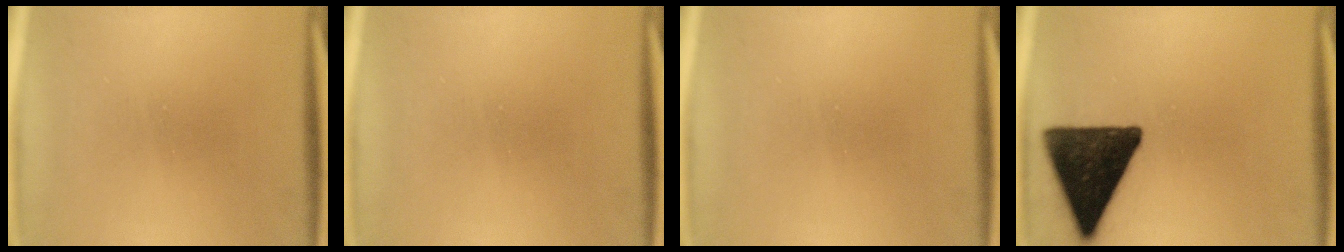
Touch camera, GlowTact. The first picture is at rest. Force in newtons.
{"total": 0.0}
{"total": 0.0}
{"total": 16.3}